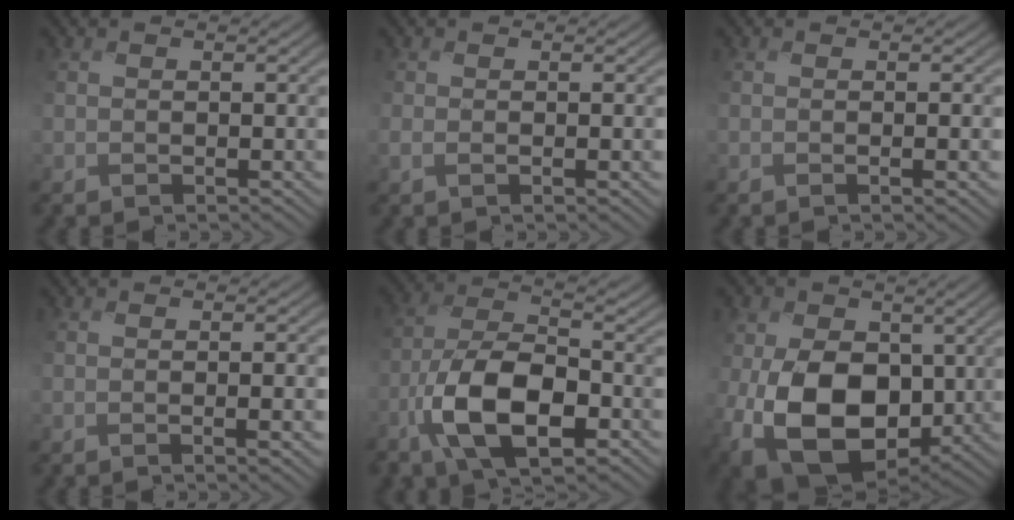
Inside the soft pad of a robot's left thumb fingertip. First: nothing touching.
{"total": 1.8, "force": [-0.3, 0.5, 1.7], "torque": [-0.037, -0.005, -0.007]}
{"total": 2.2, "force": [-0.2, 0.3, 2.2], "torque": [-0.035, 0.001, -0.005]}
{"total": 2.9, "force": [-0.3, 0.5, 2.8], "torque": [-0.044, 0.002, -0.007]}
{"total": 11.7, "force": [-4.6, 5.3, 9.3], "torque": [-0.184, -0.004, -0.096]}
{"total": 14.8, "force": [-1.3, 10.1, 10.8], "torque": [-0.232, -0.027, -0.023]}